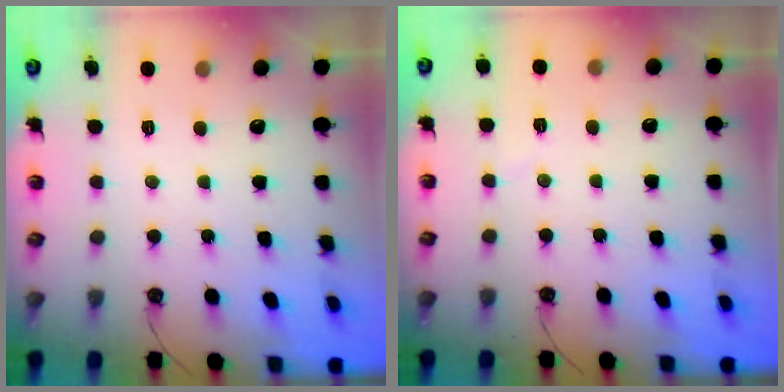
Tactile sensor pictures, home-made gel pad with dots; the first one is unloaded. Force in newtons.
{"total": 2.7, "press": 2.4, "slide": 1.1}